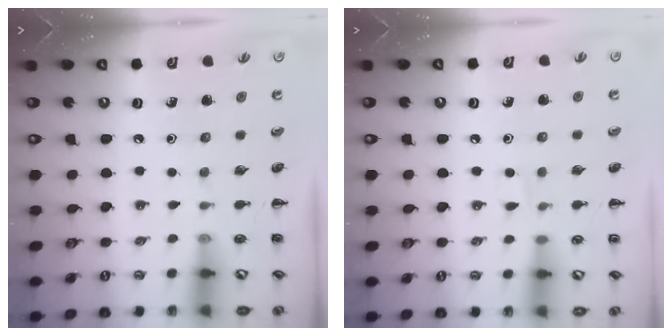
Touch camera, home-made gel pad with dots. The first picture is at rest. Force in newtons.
{"total": 3.5, "press": 3.3, "slide": 1.3}